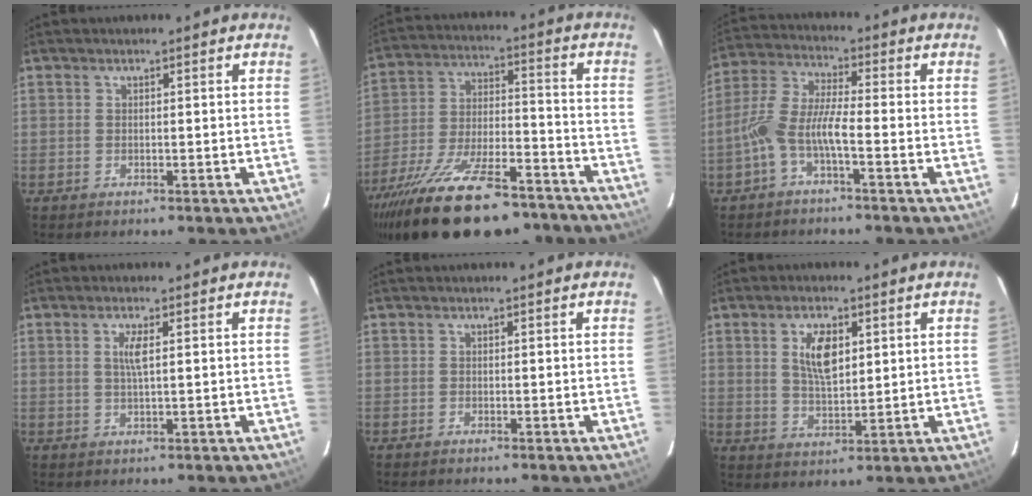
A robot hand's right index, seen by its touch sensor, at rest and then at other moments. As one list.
[{"total": 28.8, "force": [-21.8, 10.2, 15.9], "torque": [-0.299, -0.040, -0.324]}, {"total": 7.1, "force": [-3.0, 1.4, 6.3], "torque": [-0.147, 0.013, -0.061]}, {"total": 2.6, "force": [0.7, 0.3, 2.5], "torque": [-0.049, -0.001, 0.013]}, {"total": 0.0}, {"total": 7.1, "force": [2.4, 3.4, 5.8], "torque": [-0.103, 0.003, 0.049]}]